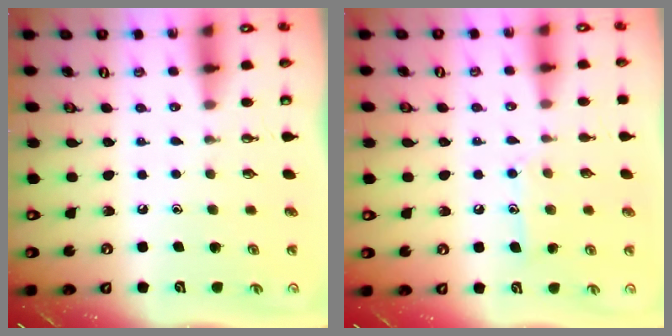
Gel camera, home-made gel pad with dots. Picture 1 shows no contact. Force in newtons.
{"total": 8.8, "press": 8.7, "slide": 0.7}